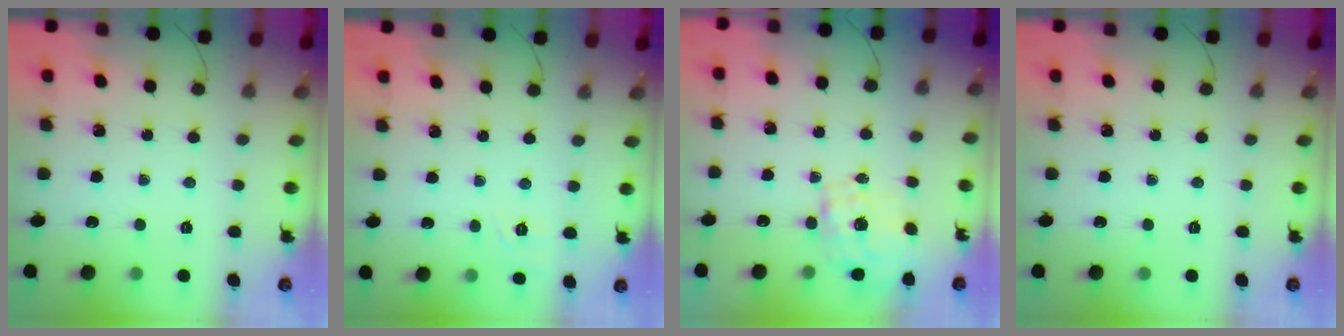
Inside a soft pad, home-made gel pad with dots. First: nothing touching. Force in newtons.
{"total": 1.9, "press": 0.0, "slide": 1.9}
{"total": 1.6, "press": 1.4, "slide": 0.8}
{"total": 0.0}